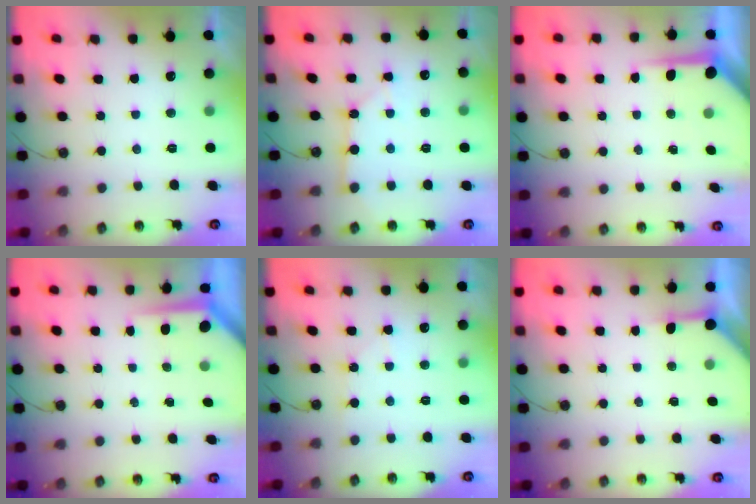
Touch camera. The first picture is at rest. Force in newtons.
{"total": 2.6, "press": 2.6, "slide": 0.3}
{"total": 5.4, "press": 5.4, "slide": 0.2}
{"total": 3.9, "press": 3.9, "slide": 0.3}
{"total": 4.2, "press": 4.1, "slide": 0.5}
{"total": 3.7, "press": 3.7, "slide": 0.4}